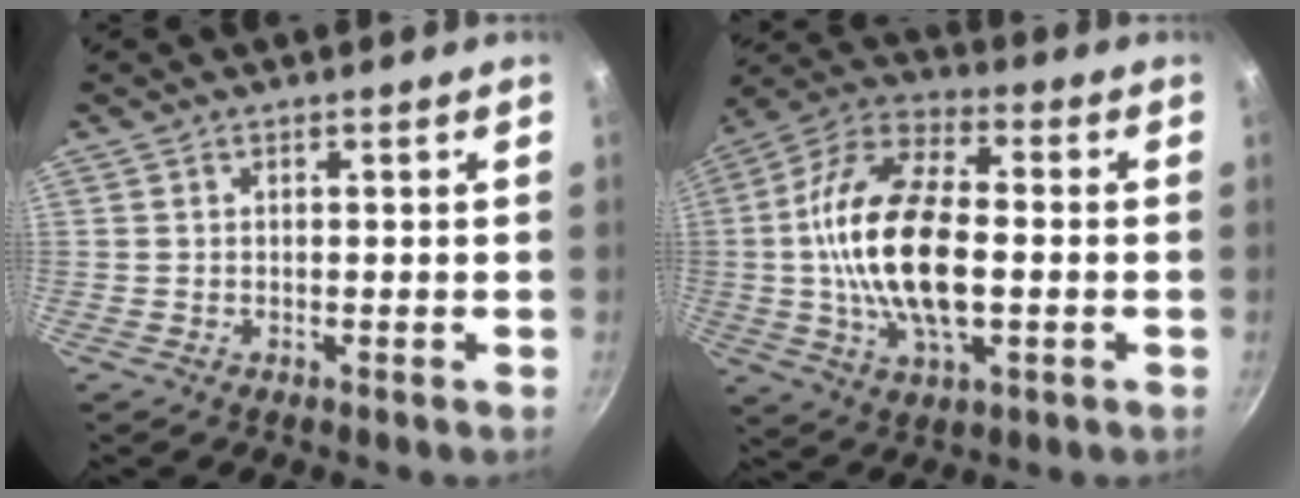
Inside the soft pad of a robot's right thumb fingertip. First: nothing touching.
{"total": 19.8, "force": [-1.1, 9.8, 17.2], "torque": [-0.319, 0.028, -0.032]}